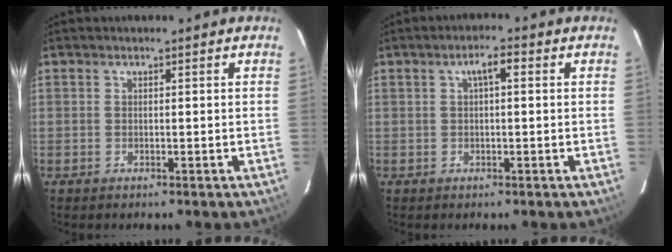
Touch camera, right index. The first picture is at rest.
{"total": 2.9, "force": [0.7, 0.8, 2.7], "torque": [-0.050, 0.011, 0.012]}